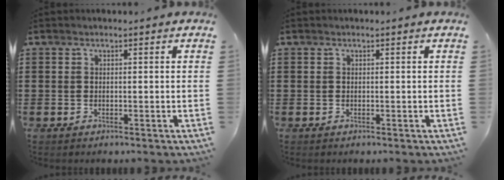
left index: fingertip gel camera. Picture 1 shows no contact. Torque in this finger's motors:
{"motor_torque": [-0.14, -0.13, 0.00, 0.00]}